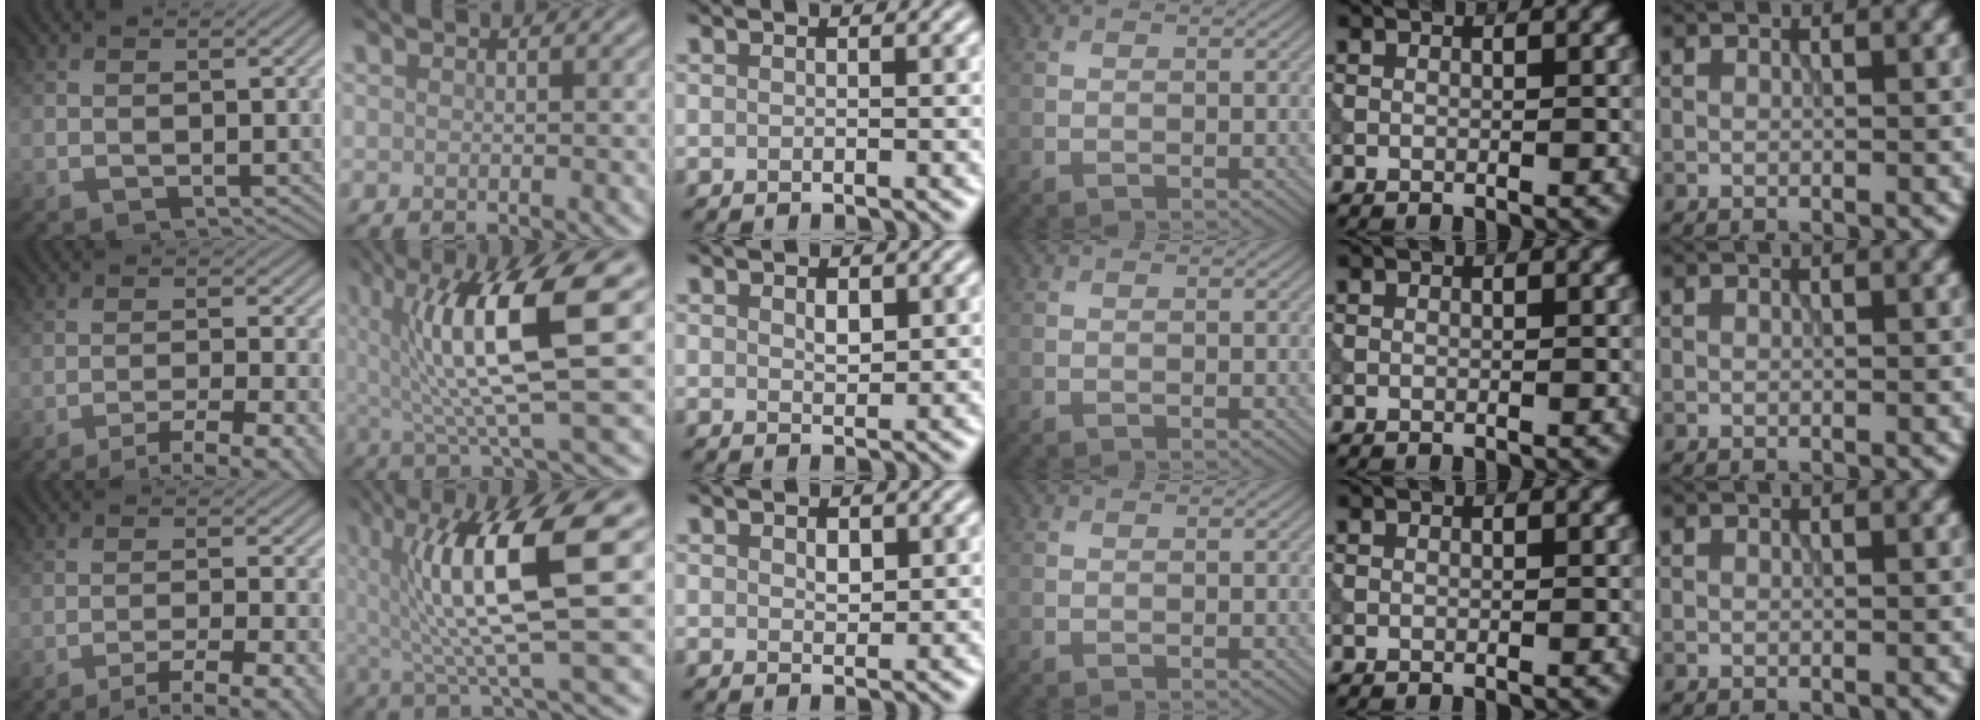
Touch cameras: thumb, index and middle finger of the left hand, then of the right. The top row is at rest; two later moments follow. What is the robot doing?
{"motion": "extract", "object": "tissue"}